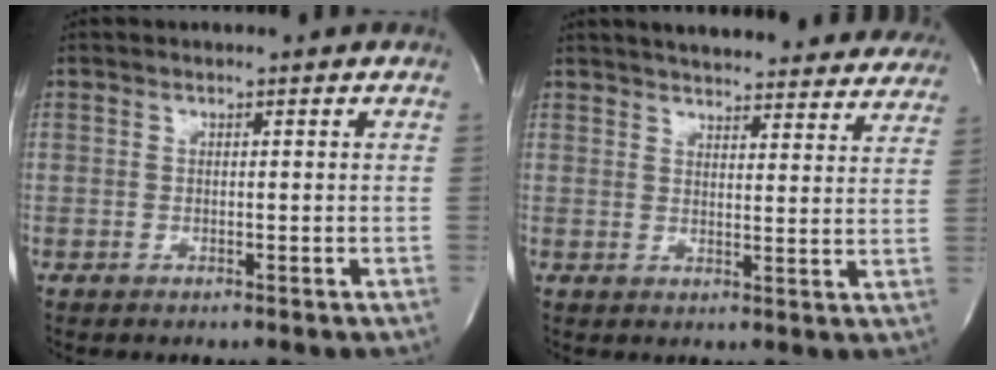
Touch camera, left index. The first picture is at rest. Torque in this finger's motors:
{"motor_torque": [0.13, -0.26, 0.30, 0.10]}